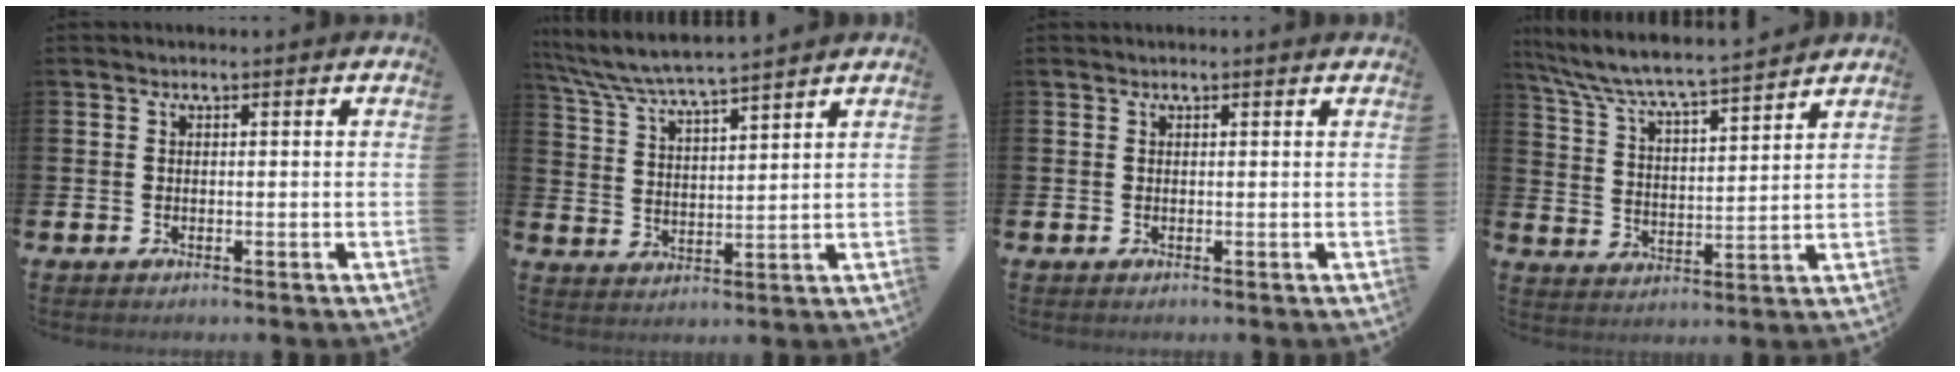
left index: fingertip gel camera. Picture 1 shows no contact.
{"total": 6.2, "force": [6.0, 0.1, 1.7], "torque": [-0.060, -0.035, 0.105]}
{"total": 0.0}
{"total": 6.8, "force": [6.4, 0.2, 2.2], "torque": [-0.076, -0.050, 0.107]}